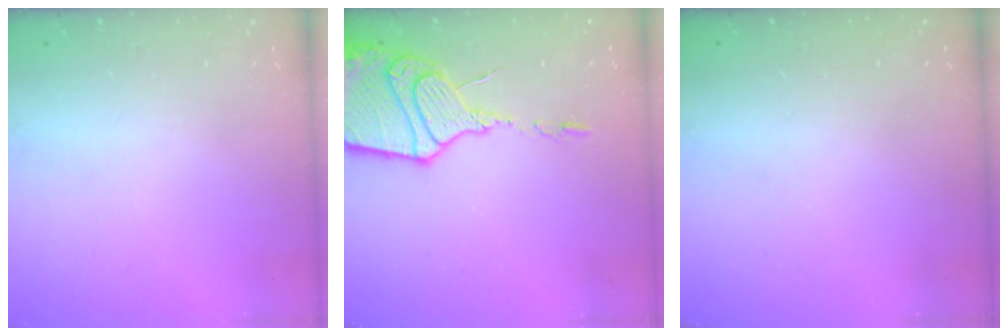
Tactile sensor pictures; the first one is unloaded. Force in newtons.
{"total": 19.2, "press": 19.1, "slide": 1.6}
{"total": 0.0}